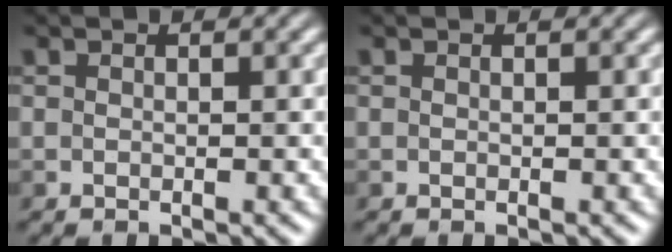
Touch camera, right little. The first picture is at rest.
{"total": 0.0}